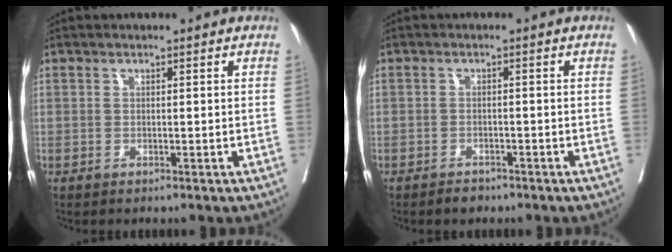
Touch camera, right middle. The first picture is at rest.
{"total": 1.8, "force": [-1.5, 0.8, 0.5], "torque": [-0.012, 0.000, -0.019]}